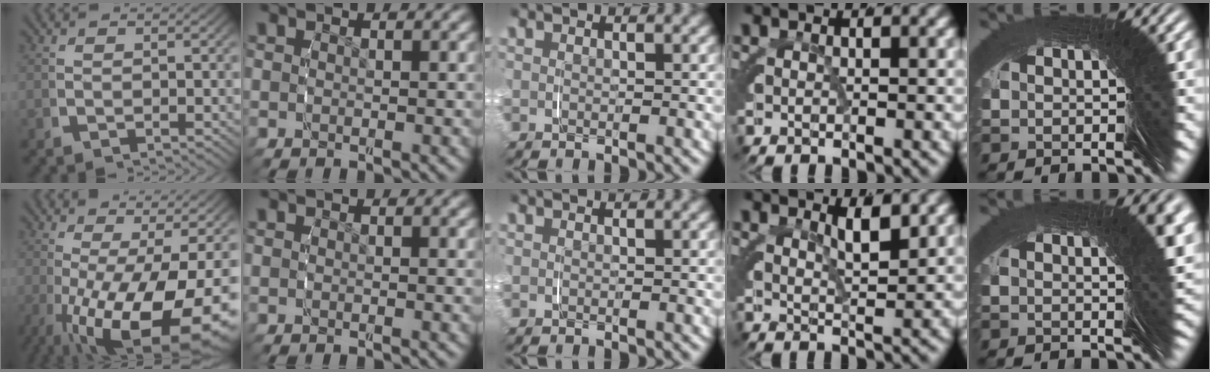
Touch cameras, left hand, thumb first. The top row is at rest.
{"thumb": {"total": 18.2, "force": [-4.1, 9.8, 14.8], "torque": [-0.243, -0.041, -0.024]}, "ring": {"total": 1.4, "force": [0.9, -0.6, 0.8], "torque": [-0.007, -0.001, 0.017]}, "little": {"total": 2.1, "force": [0.0, -2.1, -0.2], "torque": [0.020, 0.022, -0.003]}}